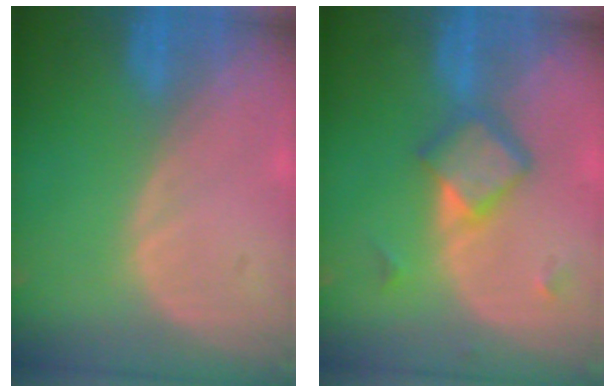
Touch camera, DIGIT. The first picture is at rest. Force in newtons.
{"total": 5.8, "press": 5.1, "slide": 2.7}